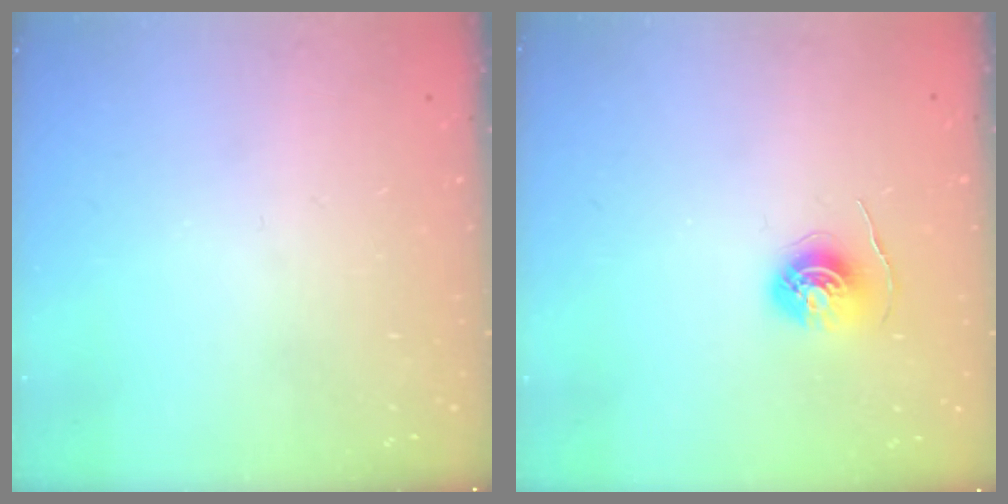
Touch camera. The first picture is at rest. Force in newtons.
{"total": 5.7, "press": 5.7, "slide": 0.5}